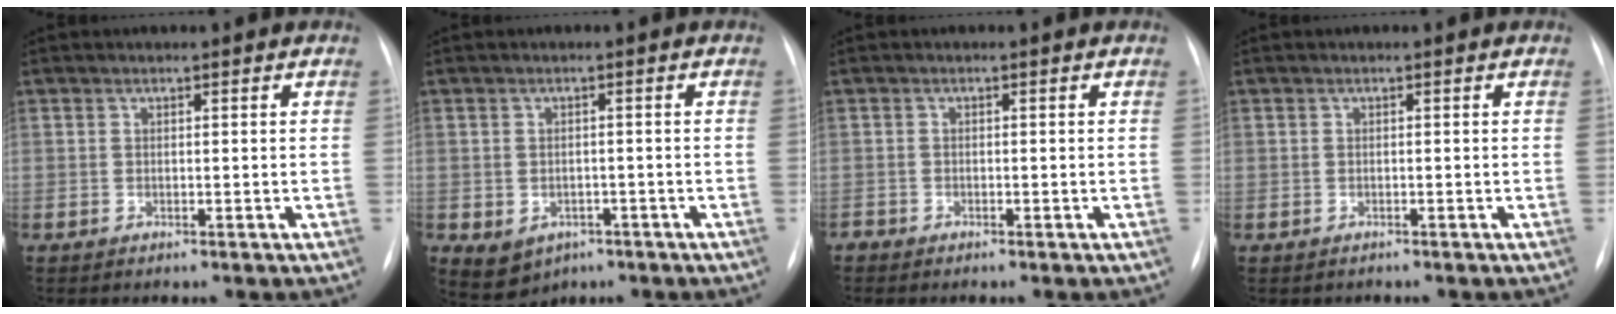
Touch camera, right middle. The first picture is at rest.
{"total": 5.0, "force": [-2.2, 4.1, 1.9], "torque": [-0.038, 0.005, -0.012]}
{"total": 0.7, "force": [-0.6, 0.3, 0.2], "torque": [-0.007, -0.002, -0.010]}
{"total": 0.7, "force": [-0.5, 0.6, -0.1], "torque": [-0.007, 0.002, -0.009]}